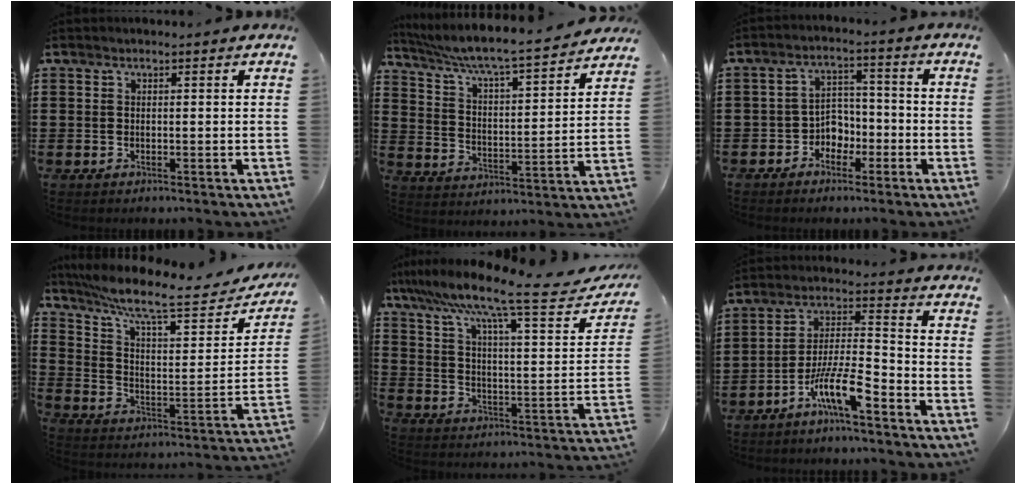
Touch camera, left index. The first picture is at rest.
{"total": 5.6, "force": [4.9, 0.0, 2.7], "torque": [-0.074, -0.039, 0.073]}
{"total": 4.2, "force": [-2.6, 3.0, 1.2], "torque": [-0.030, 0.011, -0.055]}
{"total": 10.6, "force": [8.1, 1.5, 6.6], "torque": [-0.151, -0.050, 0.134]}
{"total": 11.4, "force": [8.7, 0.9, 7.4], "torque": [-0.148, -0.058, 0.133]}
{"total": 9.4, "force": [-6.6, 1.7, 6.6], "torque": [-0.139, -0.001, -0.128]}